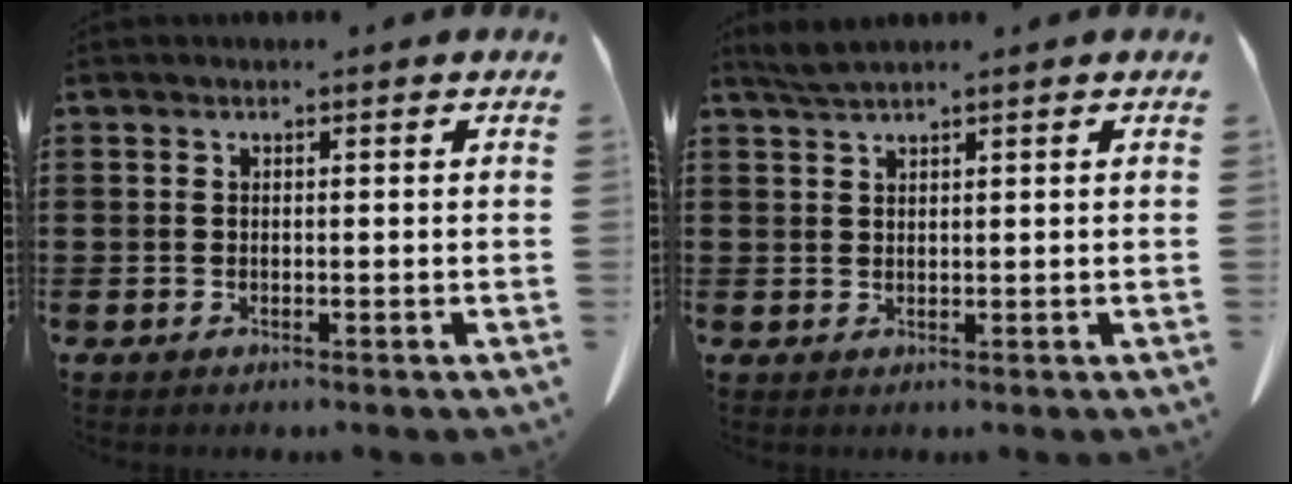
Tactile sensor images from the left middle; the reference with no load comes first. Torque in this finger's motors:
{"motor_torque": [0.54, 0.71, 0.14, 0.03]}